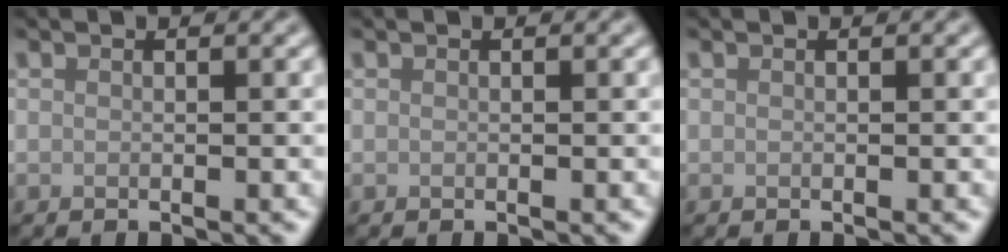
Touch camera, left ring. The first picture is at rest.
{"total": 0.0}
{"total": 0.0}